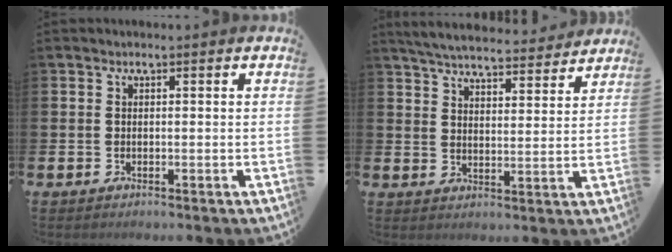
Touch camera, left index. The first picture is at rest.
{"total": 5.8, "force": [5.7, 0.7, 1.0], "torque": [-0.035, -0.042, 0.099]}